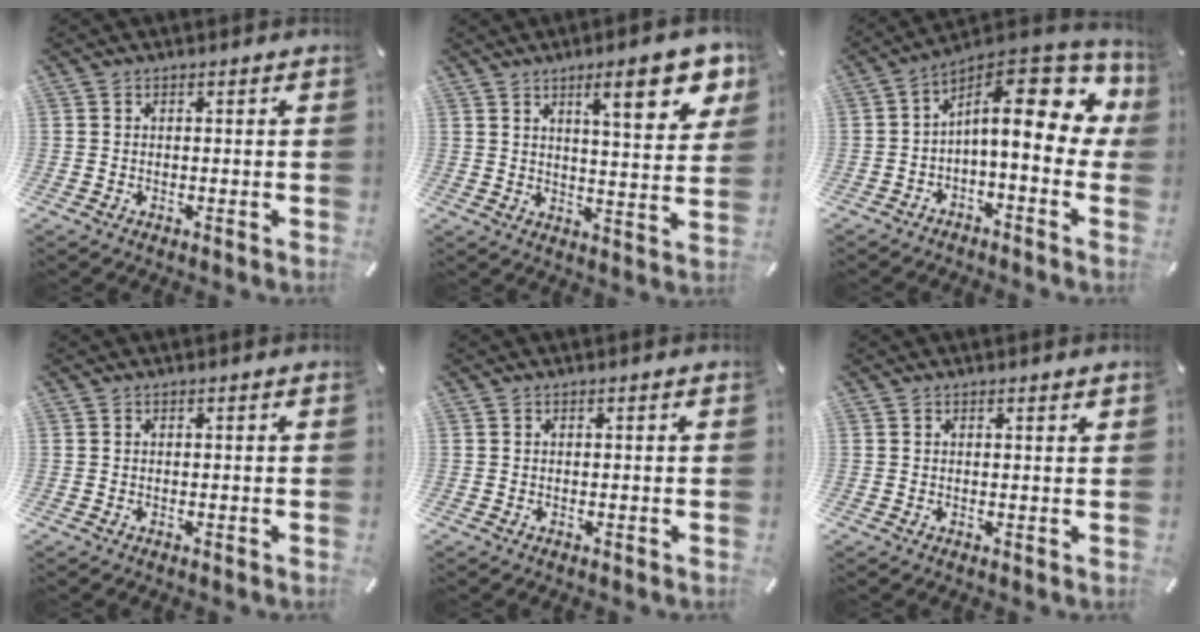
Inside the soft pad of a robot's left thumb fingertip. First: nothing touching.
{"total": 14.3, "force": [7.6, 4.2, 11.4], "torque": [-0.157, -0.031, 0.116]}
{"total": 16.7, "force": [4.8, 7.4, 14.2], "torque": [-0.205, -0.046, 0.083]}
{"total": 0.0}
{"total": 0.0}
{"total": 0.7, "force": [0.6, 0.0, 0.4], "torque": [-0.007, -0.001, 0.010]}